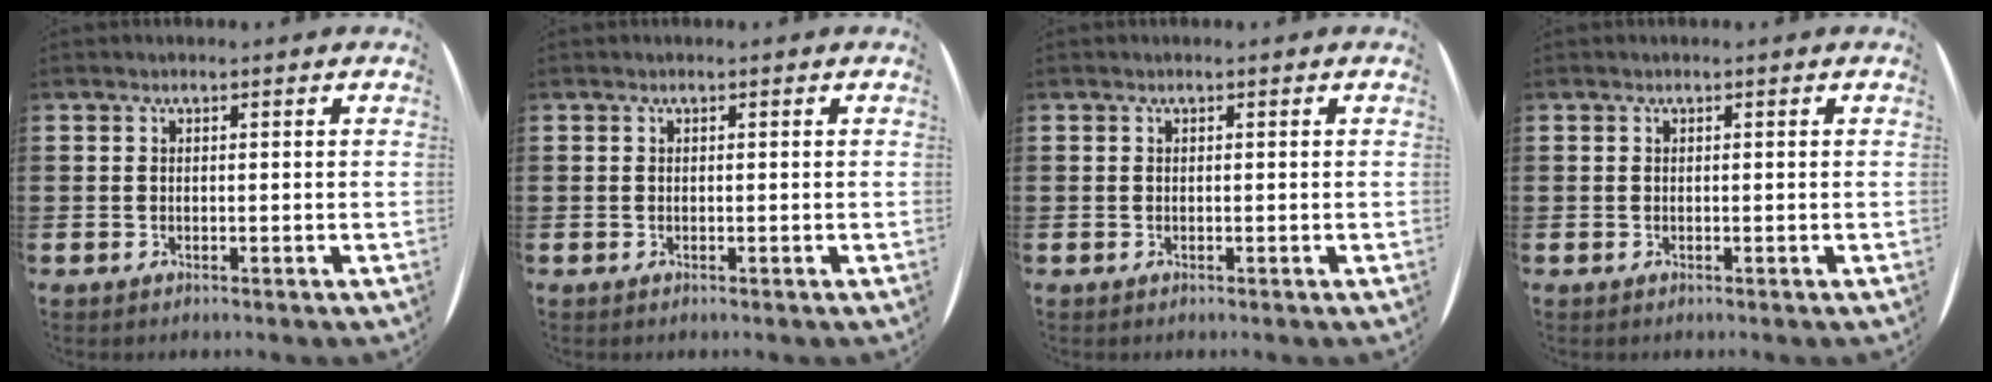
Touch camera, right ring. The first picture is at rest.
{"total": 0.0}
{"total": 0.0}
{"total": 0.0}